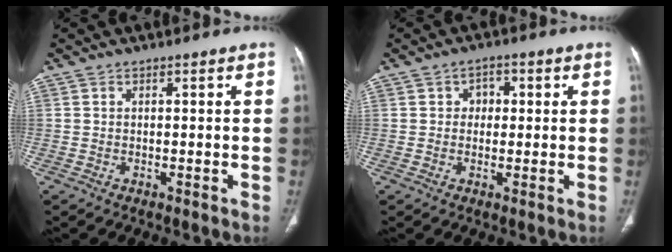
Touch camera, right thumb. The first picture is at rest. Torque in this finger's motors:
{"motor_torque": [-0.29, -0.25, -0.05, 0.59, 0.04]}